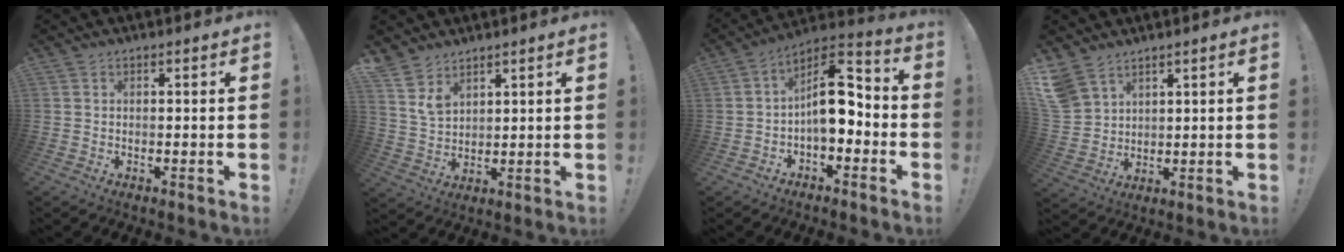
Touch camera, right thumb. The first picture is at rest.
{"total": 6.4, "force": [4.9, 3.4, 2.5], "torque": [-0.041, -0.032, 0.094]}
{"total": 13.3, "force": [-0.5, 8.1, 10.5], "torque": [-0.164, 0.014, -0.004]}
{"total": 7.9, "force": [6.0, 4.5, 2.5], "torque": [-0.068, -0.032, 0.123]}